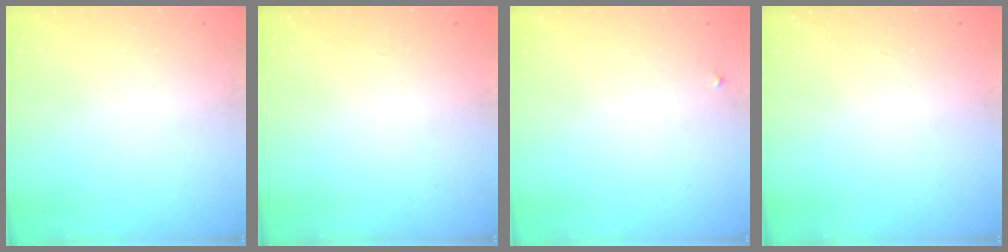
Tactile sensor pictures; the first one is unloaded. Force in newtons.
{"total": 1.7, "press": 1.7, "slide": 0.1}
{"total": 2.1, "press": 2.1, "slide": 0.1}
{"total": 1.7, "press": 1.7, "slide": 0.1}